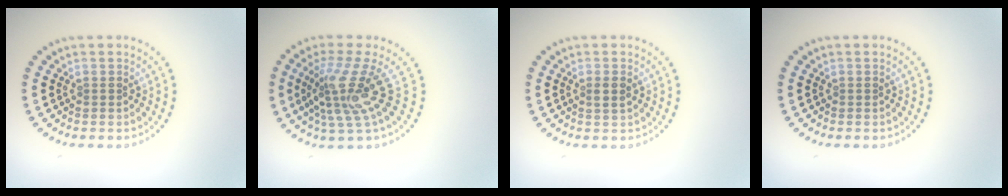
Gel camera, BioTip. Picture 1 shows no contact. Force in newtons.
{"total": 4.5, "press": 3.1, "slide": 3.3}
{"total": 1.3, "press": 1.3, "slide": 0.4}
{"total": 0.0}